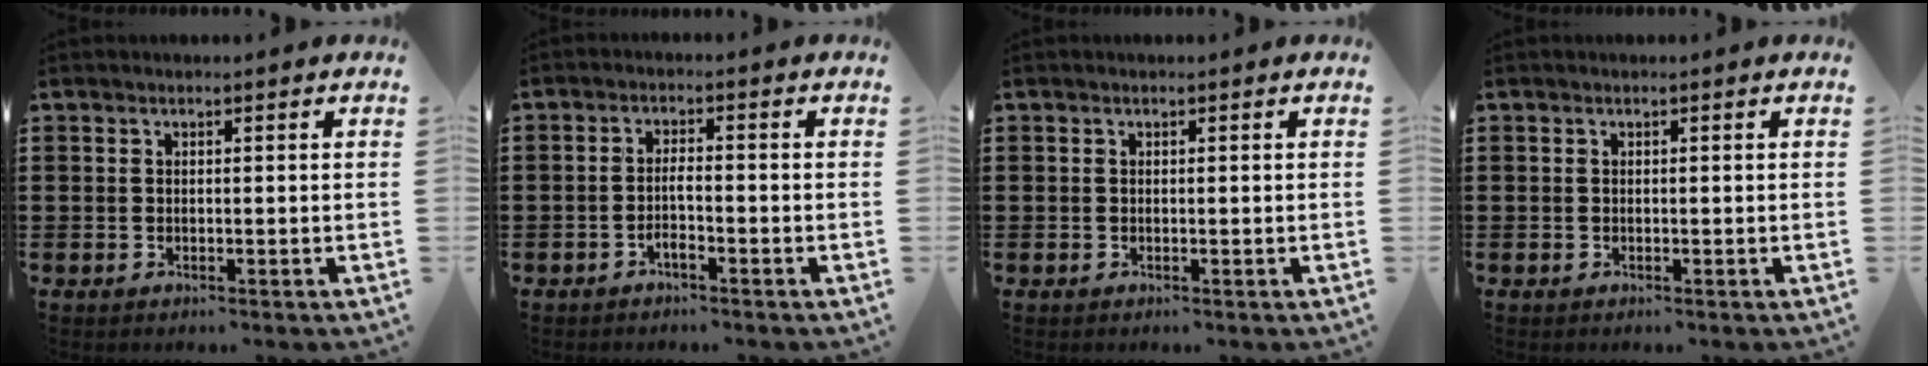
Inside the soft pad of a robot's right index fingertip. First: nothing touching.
{"total": 2.2, "force": [-1.3, 0.4, 1.7], "torque": [-0.033, 0.002, -0.025]}
{"total": 0.0}
{"total": 0.0}